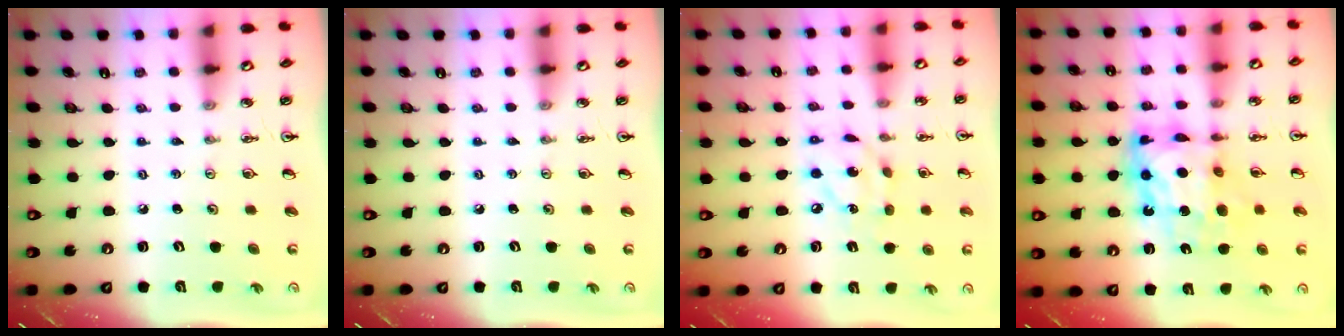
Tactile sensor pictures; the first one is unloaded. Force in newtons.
{"total": 0.0}
{"total": 10.1, "press": 10.1, "slide": 0.6}
{"total": 14.4, "press": 14.3, "slide": 1.4}